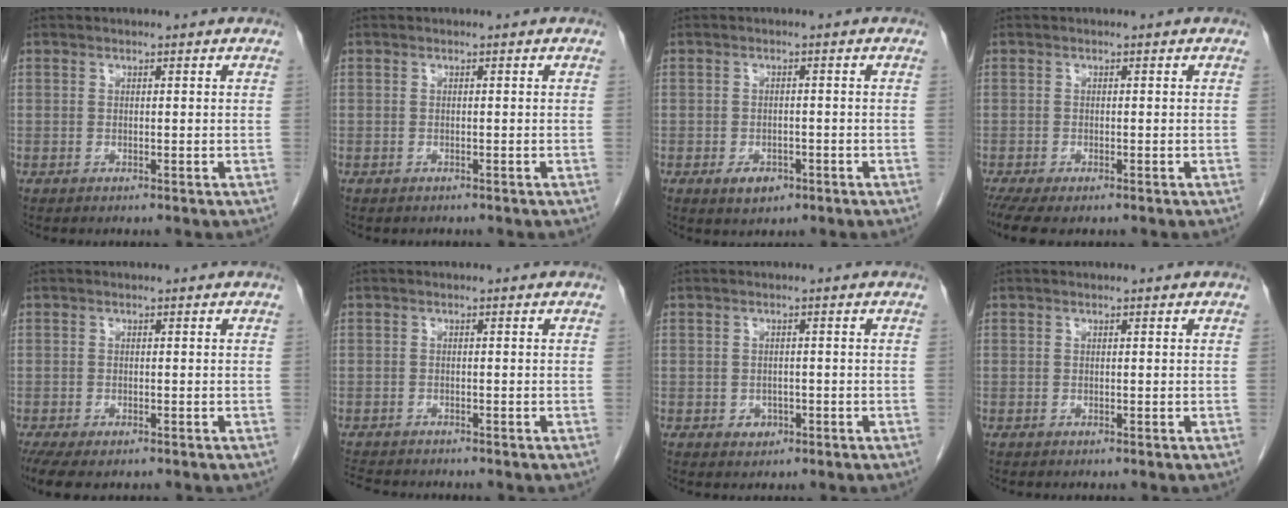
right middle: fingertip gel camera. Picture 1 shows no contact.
{"total": 0.6, "force": [-0.5, 0.2, 0.0], "torque": [-0.013, -0.001, -0.010]}
{"total": 3.0, "force": [-1.6, 1.8, 1.8], "torque": [-0.028, 0.000, -0.013]}
{"total": 5.5, "force": [-3.9, 1.8, 3.4], "torque": [-0.065, -0.017, -0.067]}
{"total": 6.4, "force": [-4.5, 2.6, 3.8], "torque": [-0.074, -0.018, -0.072]}
{"total": 4.8, "force": [-4.4, 1.1, 1.5], "torque": [-0.027, -0.012, -0.071]}
{"total": 1.7, "force": [-0.7, 1.4, 0.7], "torque": [-0.010, 0.004, -0.003]}
{"total": 0.0}